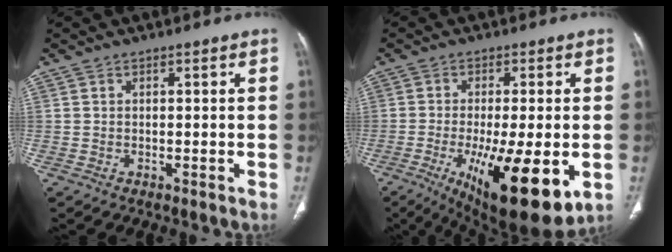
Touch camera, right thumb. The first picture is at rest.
{"total": 18.4, "force": [-5.6, 5.3, 16.7], "torque": [-0.241, -0.027, -0.068]}